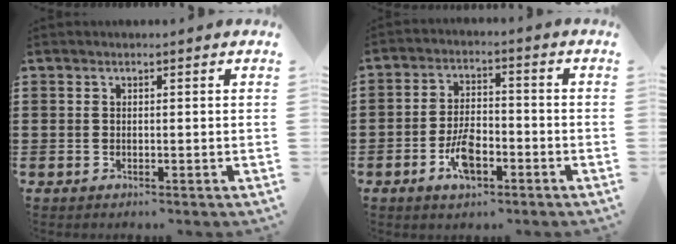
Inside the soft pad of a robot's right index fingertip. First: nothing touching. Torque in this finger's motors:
{"motor_torque": [0.94, 1.10, 0.22, 0.04]}